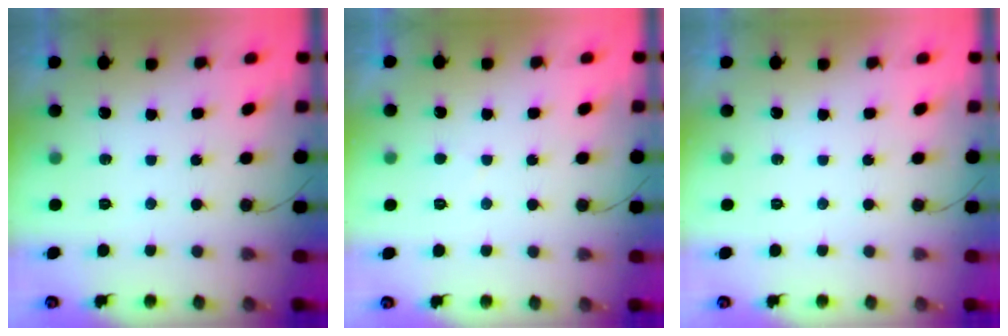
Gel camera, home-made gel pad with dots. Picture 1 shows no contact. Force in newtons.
{"total": 2.3, "press": 2.3, "slide": 0.3}
{"total": 0.0}